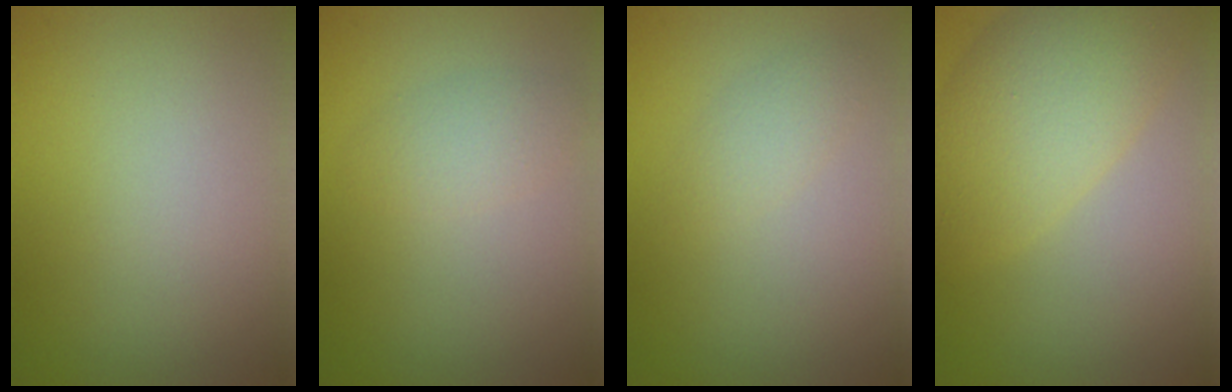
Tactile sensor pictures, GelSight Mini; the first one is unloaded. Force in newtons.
{"total": 1.8, "press": 1.8, "slide": 0.1}
{"total": 1.4, "press": 1.4, "slide": 0.1}
{"total": 6.5, "press": 6.5, "slide": 0.2}